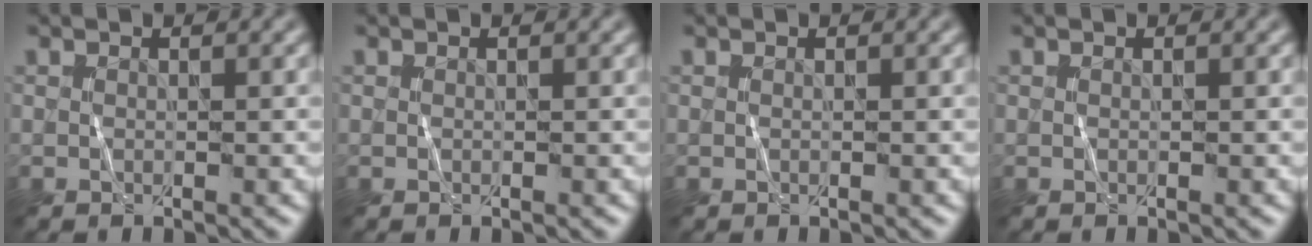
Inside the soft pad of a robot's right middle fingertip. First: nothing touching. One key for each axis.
{"total": 0.0}
{"total": 0.0}
{"total": 0.0}